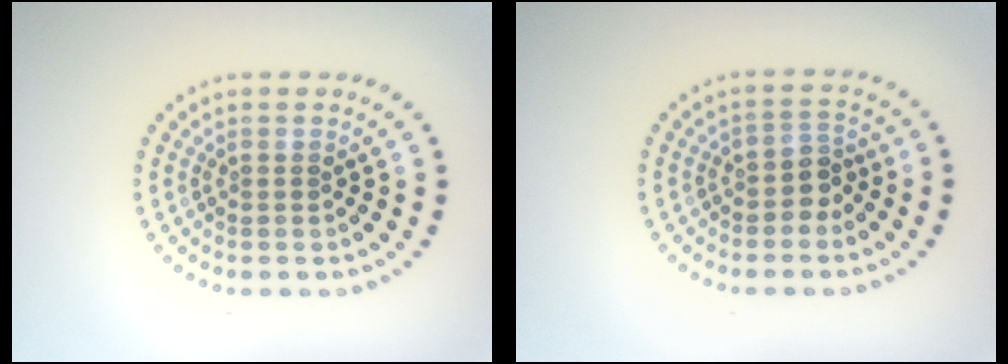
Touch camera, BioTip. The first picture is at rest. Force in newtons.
{"total": 2.0, "press": 1.6, "slide": 1.2}